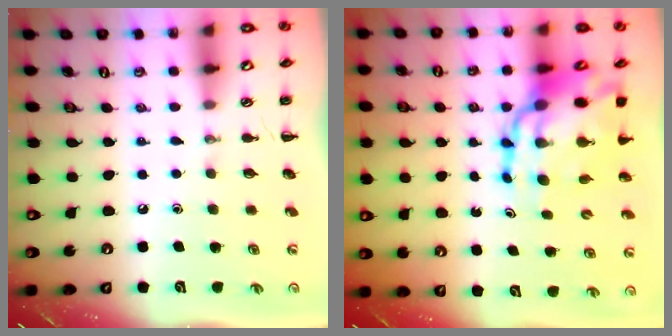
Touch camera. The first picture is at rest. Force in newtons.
{"total": 17.4, "press": 16.8, "slide": 4.4}